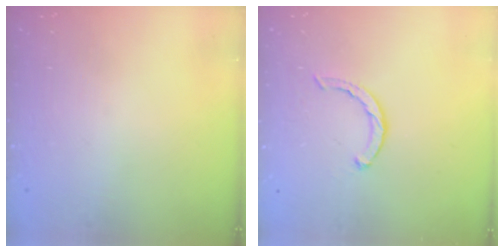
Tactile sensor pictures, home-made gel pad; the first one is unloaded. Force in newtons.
{"total": 2.7, "press": 2.7, "slide": 0.4}